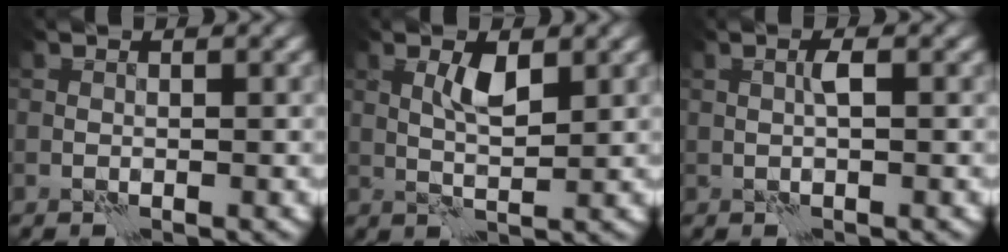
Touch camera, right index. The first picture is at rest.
{"total": 2.3, "force": [1.1, 0.4, 1.9], "torque": [-0.041, -0.001, 0.023]}
{"total": 0.8, "force": [0.2, -0.3, 0.7], "torque": [-0.015, 0.002, 0.006]}